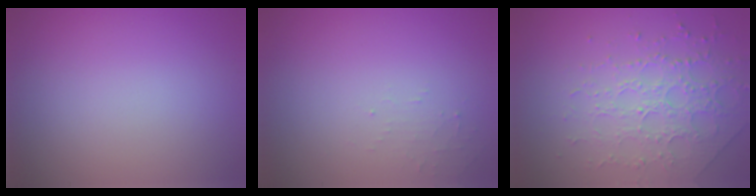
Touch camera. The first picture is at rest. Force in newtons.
{"total": 1.1, "press": 1.1, "slide": 0.2}
{"total": 3.7, "press": 3.5, "slide": 1.1}